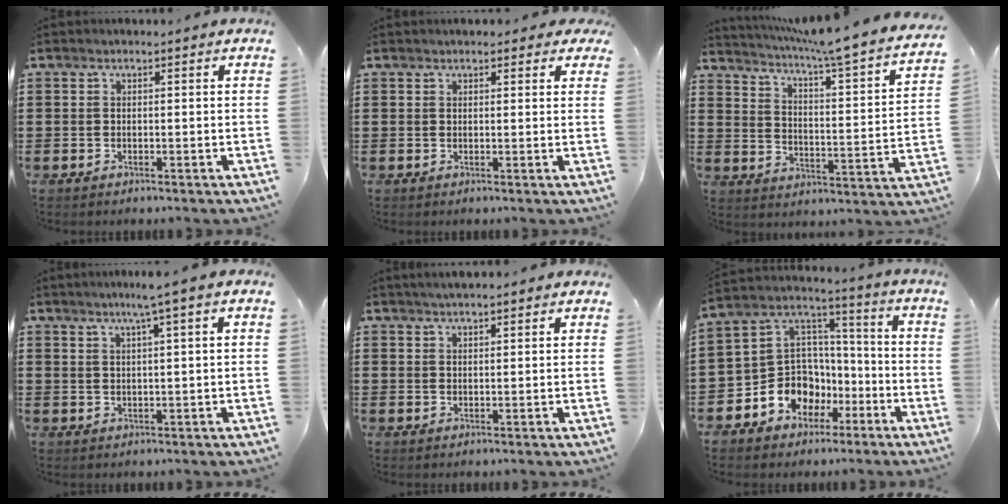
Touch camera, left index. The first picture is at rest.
{"total": 1.4, "force": [1.2, 0.6, 0.5], "torque": [-0.012, 0.005, 0.022]}
{"total": 6.2, "force": [5.2, -1.1, 3.0], "torque": [-0.073, -0.053, 0.078]}
{"total": 3.5, "force": [1.9, -0.7, 2.8], "torque": [-0.056, -0.002, 0.030]}
{"total": 1.9, "force": [1.7, 0.3, 0.9], "torque": [-0.020, 0.007, 0.030]}
{"total": 9.4, "force": [-4.6, 8.2, 1.2], "torque": [-0.062, 0.009, -0.084]}